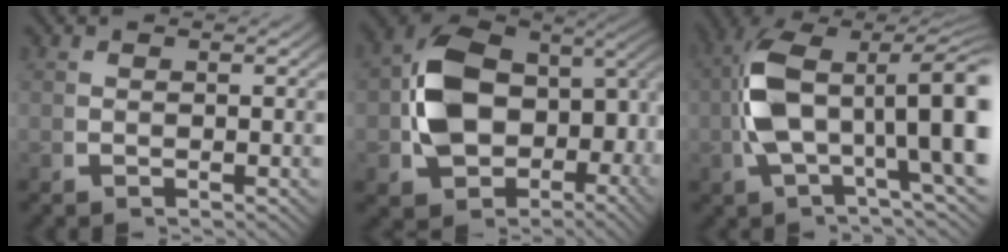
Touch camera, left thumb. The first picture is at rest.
{"total": 15.7, "force": [-0.5, 11.7, 10.4], "torque": [-0.230, -0.037, 0.006]}
{"total": 11.5, "force": [-0.4, 5.8, 9.9], "torque": [-0.188, -0.029, 0.008]}